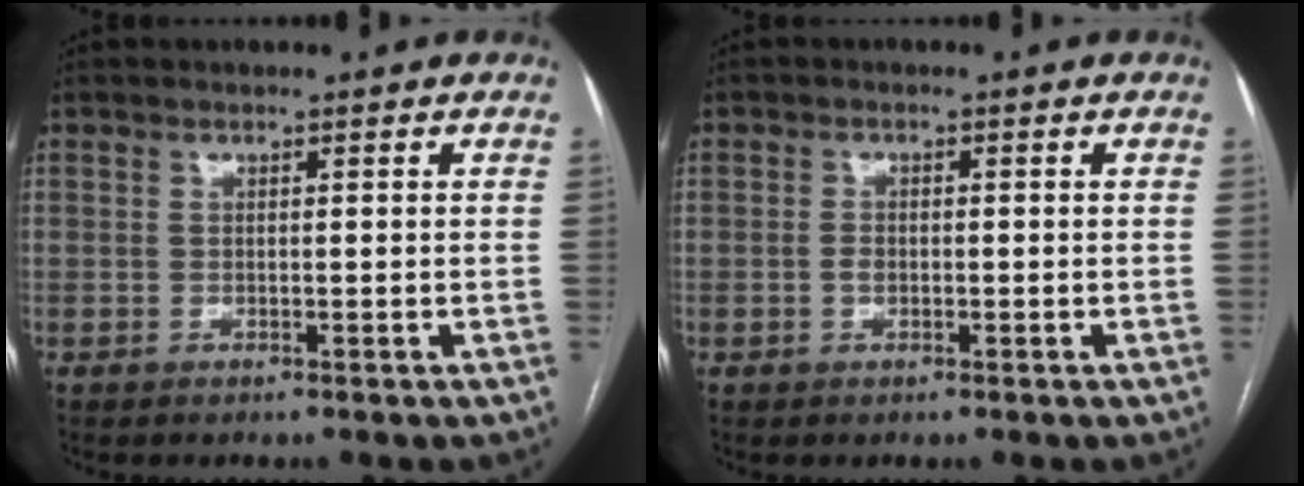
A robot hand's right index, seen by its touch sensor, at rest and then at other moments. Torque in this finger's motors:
{"motor_torque": [-0.02, -0.03, 0.01, 0.00]}